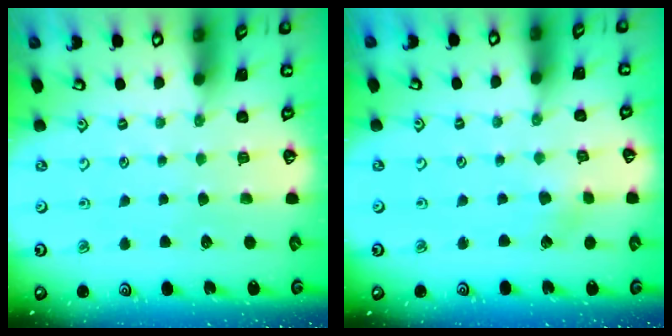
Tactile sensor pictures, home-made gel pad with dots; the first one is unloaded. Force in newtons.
{"total": 2.1, "press": 2.1, "slide": 0.3}